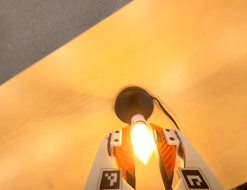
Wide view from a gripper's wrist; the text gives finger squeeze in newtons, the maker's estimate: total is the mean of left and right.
{"total": 13.0, "left": 11.8, "right": 14.3}